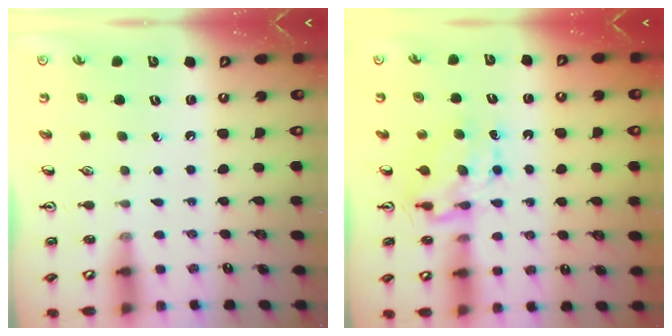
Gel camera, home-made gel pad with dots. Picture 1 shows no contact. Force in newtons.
{"total": 6.9, "press": 6.9, "slide": 0.6}